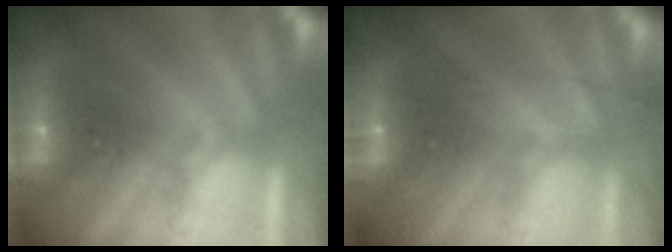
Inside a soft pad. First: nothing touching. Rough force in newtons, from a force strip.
{"total": 2.5}